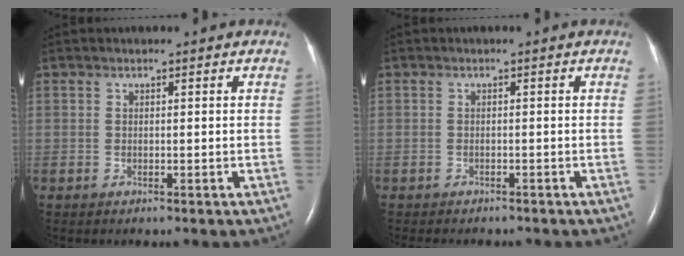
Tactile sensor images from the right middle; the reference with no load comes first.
{"total": 5.6, "force": [-4.9, 1.7, 2.2], "torque": [-0.028, -0.005, -0.059]}